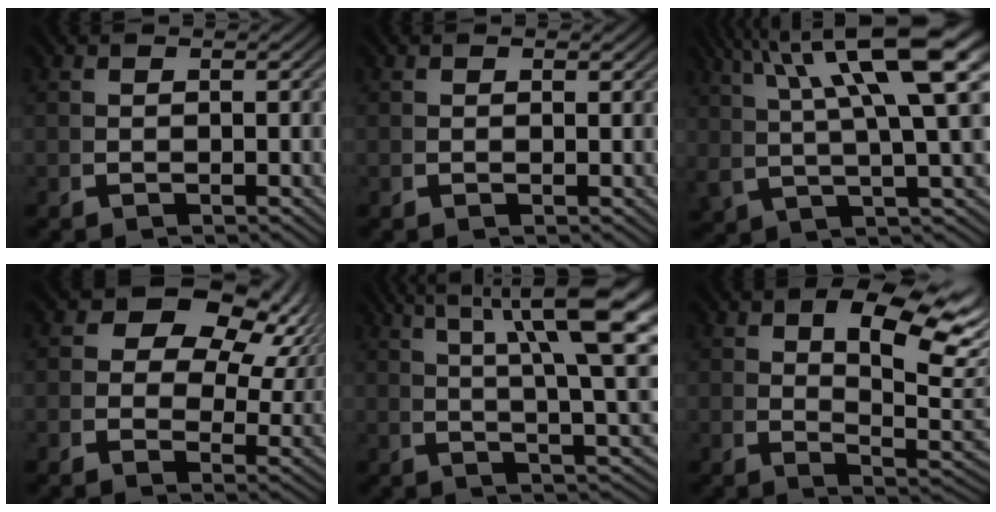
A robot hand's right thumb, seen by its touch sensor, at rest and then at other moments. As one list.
[{"total": 0.6, "force": [0.5, 0.3, 0.2], "torque": [-0.001, -0.001, 0.006]}, {"total": 10.5, "force": [5.0, 3.8, 8.4], "torque": [-0.121, 0.012, 0.086]}, {"total": 9.1, "force": [3.1, 6.0, 6.1], "torque": [-0.107, -0.011, 0.045]}, {"total": 11.5, "force": [3.6, 4.9, 9.7], "torque": [-0.109, 0.005, 0.056]}, {"total": 8.7, "force": [2.3, 4.4, 7.2], "torque": [-0.092, -0.007, 0.039]}]